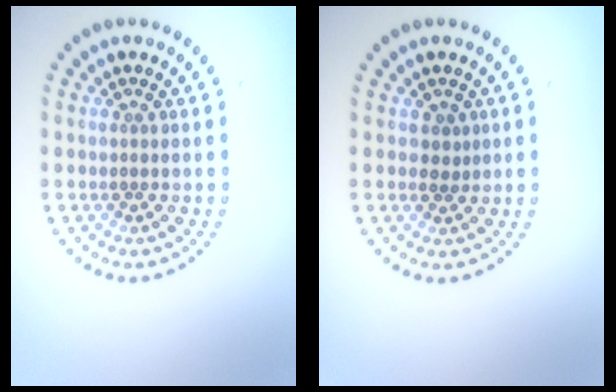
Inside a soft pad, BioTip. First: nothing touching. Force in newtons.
{"total": 0.6, "press": 0.4, "slide": 0.5}